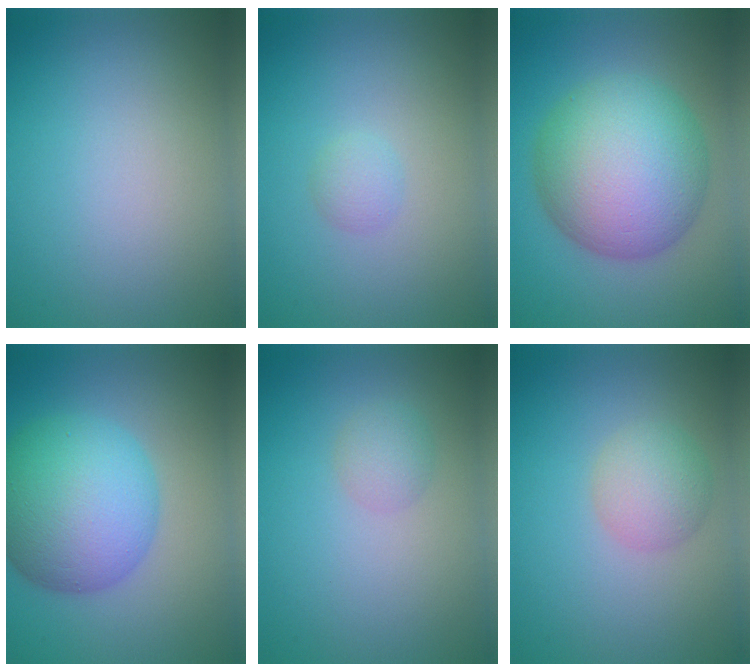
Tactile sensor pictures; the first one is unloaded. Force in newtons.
{"total": 1.2, "press": 1.2, "slide": 0.1}
{"total": 12.3, "press": 12.3, "slide": 0.3}
{"total": 10.6, "press": 10.6, "slide": 0.1}
{"total": 1.7, "press": 1.7, "slide": 0.0}
{"total": 3.0, "press": 3.0, "slide": 0.0}